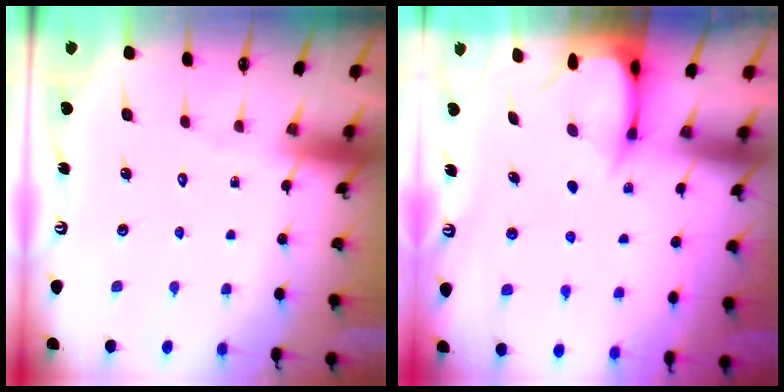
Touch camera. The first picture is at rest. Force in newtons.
{"total": 3.5, "press": 3.5, "slide": 0.3}